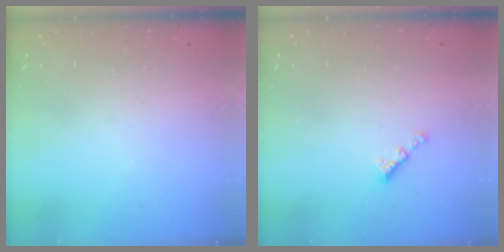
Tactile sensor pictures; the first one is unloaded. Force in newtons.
{"total": 2.3, "press": 2.3, "slide": 0.4}